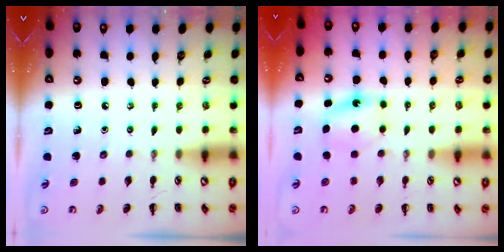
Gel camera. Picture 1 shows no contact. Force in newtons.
{"total": 5.7, "press": 5.4, "slide": 1.7}